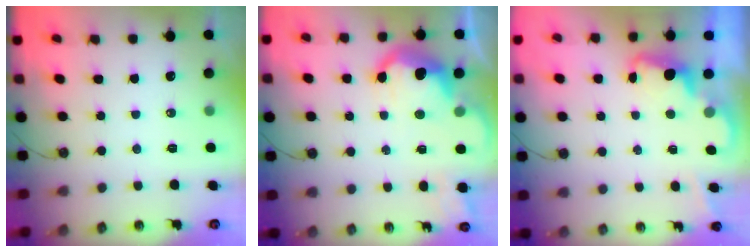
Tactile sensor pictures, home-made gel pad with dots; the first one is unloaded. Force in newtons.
{"total": 10.1, "press": 10.0, "slide": 0.9}
{"total": 2.3, "press": 2.3, "slide": 0.5}